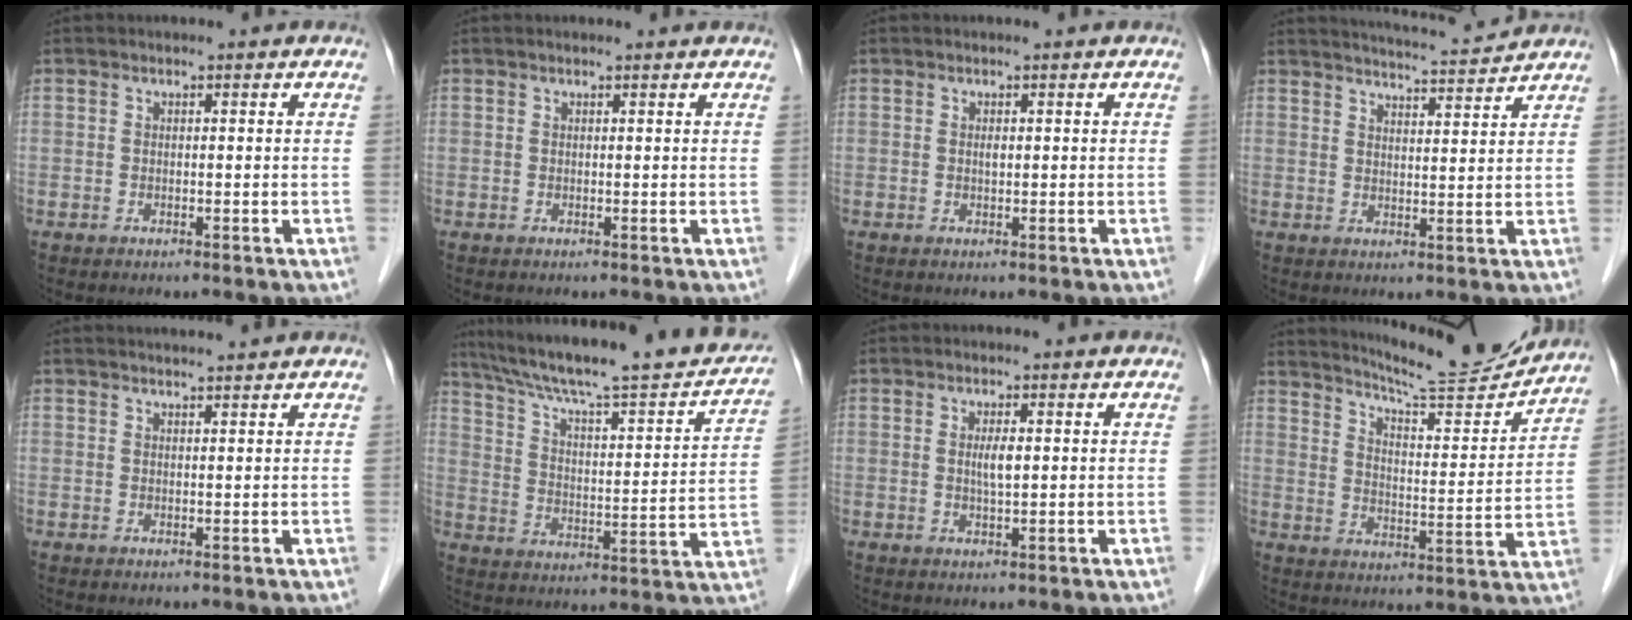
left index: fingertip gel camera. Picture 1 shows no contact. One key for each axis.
{"total": 1.7, "fx": 1.6, "fy": 0.1, "fz": 0.5, "tx": -0.009, "ty": 0.012, "tz": 0.021}
{"total": 0.6, "fx": 0.3, "fy": 0.2, "fz": 0.5, "tx": -0.014, "ty": 0.000, "tz": 0.005}
{"total": 8.1, "fx": 8.0, "fy": -0.4, "fz": 1.6, "tx": -0.036, "ty": 0.005, "tz": 0.115}
{"total": 3.9, "fx": 3.7, "fy": -0.3, "fz": 1.1, "tx": -0.015, "ty": 0.017, "tz": 0.050}
{"total": 25.9, "fx": 21.8, "fy": 3.3, "fz": 13.6, "tx": -0.216, "ty": -0.005, "tz": 0.303}
{"total": 2.2, "fx": 0.4, "fy": 0.2, "fz": 2.1, "tx": -0.042, "ty": -0.001, "tz": 0.007}
{"total": 16.0, "fx": 15.3, "fy": 0.1, "fz": 4.6, "tx": -0.081, "ty": -0.036, "tz": 0.219}